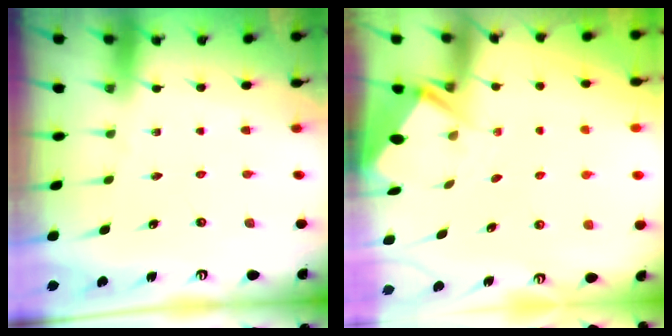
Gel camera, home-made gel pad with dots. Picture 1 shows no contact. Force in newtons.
{"total": 2.9, "press": 2.8, "slide": 0.4}